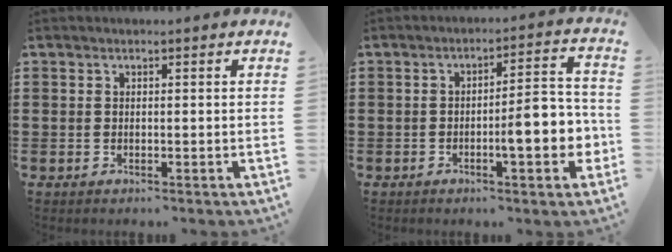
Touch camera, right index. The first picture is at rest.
{"total": 7.9, "force": [-2.2, 2.0, 7.4], "torque": [-0.096, -0.007, -0.041]}